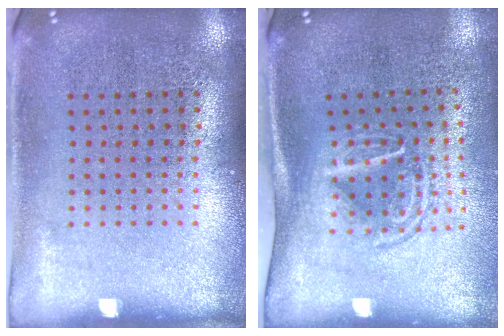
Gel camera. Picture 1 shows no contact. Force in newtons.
{"total": 1.6, "press": 1.2, "slide": 1.1}